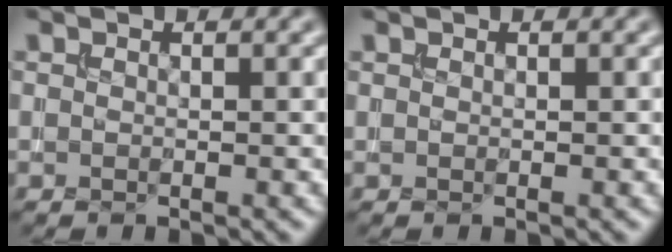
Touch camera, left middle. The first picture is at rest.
{"total": 0.0}